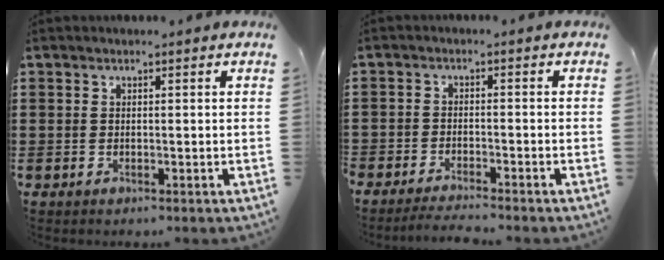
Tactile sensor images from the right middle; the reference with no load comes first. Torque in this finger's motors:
{"motor_torque": [1.31, -0.83, 0.42, 0.06]}